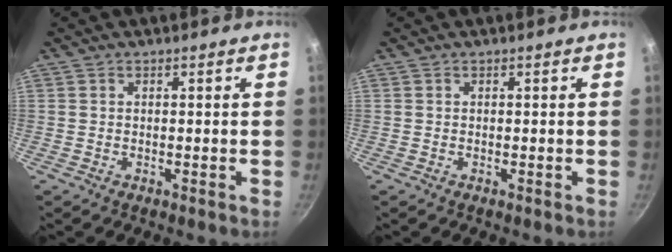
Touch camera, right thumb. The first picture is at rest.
{"total": 0.0}